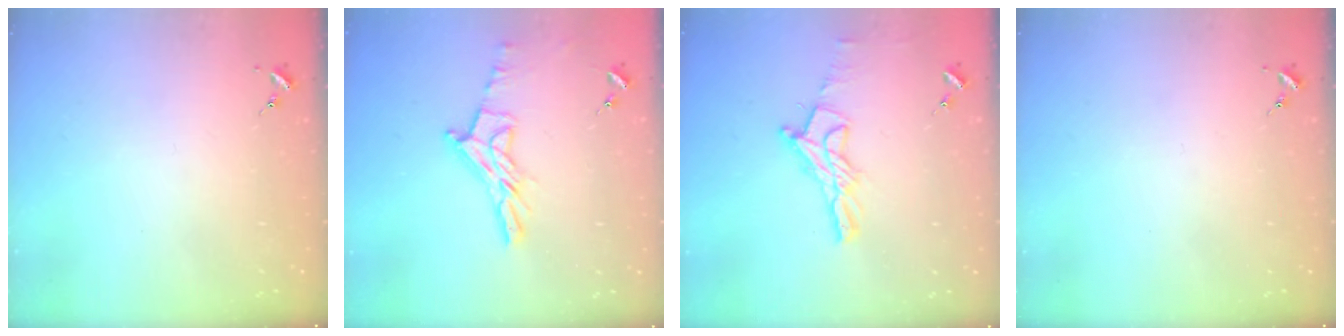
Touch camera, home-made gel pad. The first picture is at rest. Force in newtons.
{"total": 12.0, "press": 12.0, "slide": 1.0}
{"total": 12.4, "press": 12.3, "slide": 0.9}
{"total": 0.0}